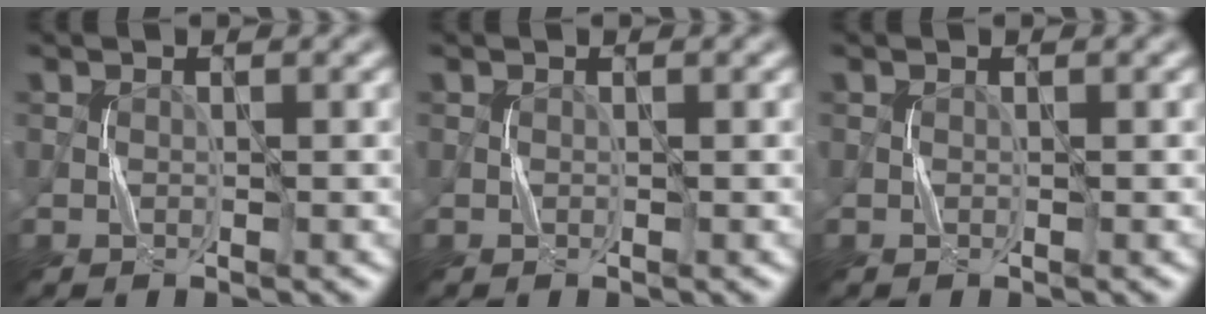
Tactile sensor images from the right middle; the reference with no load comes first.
{"total": 0.0}
{"total": 0.0}